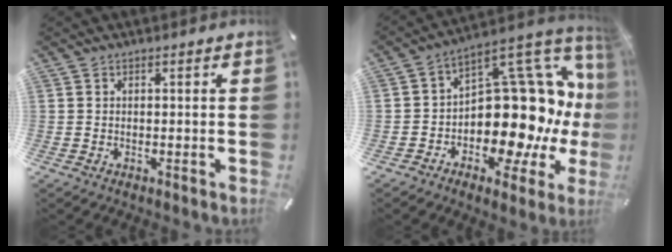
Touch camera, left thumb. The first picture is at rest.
{"total": 21.3, "force": [-1.2, 13.1, 16.7], "torque": [-0.215, -0.025, -0.013]}